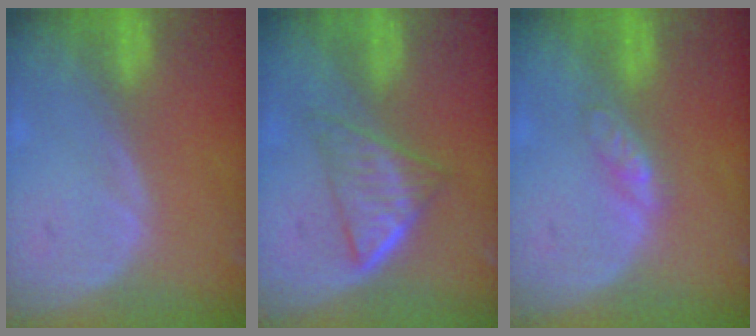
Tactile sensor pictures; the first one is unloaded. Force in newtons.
{"total": 6.1, "press": 5.4, "slide": 2.9}
{"total": 2.7, "press": 2.7, "slide": 0.3}